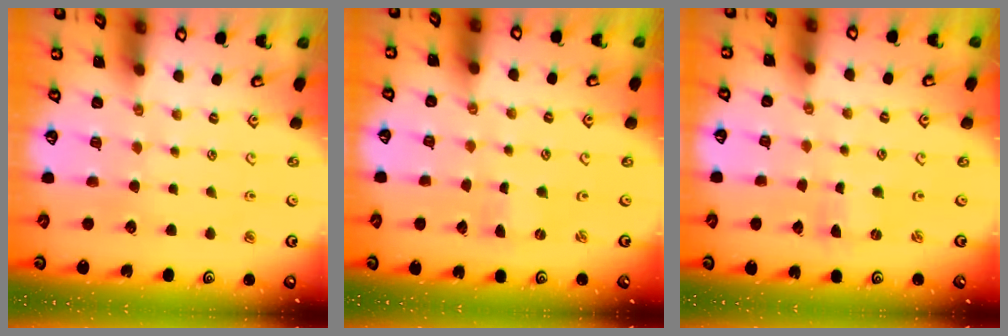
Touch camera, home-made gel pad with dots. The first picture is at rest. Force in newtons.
{"total": 0.0}
{"total": 0.0}